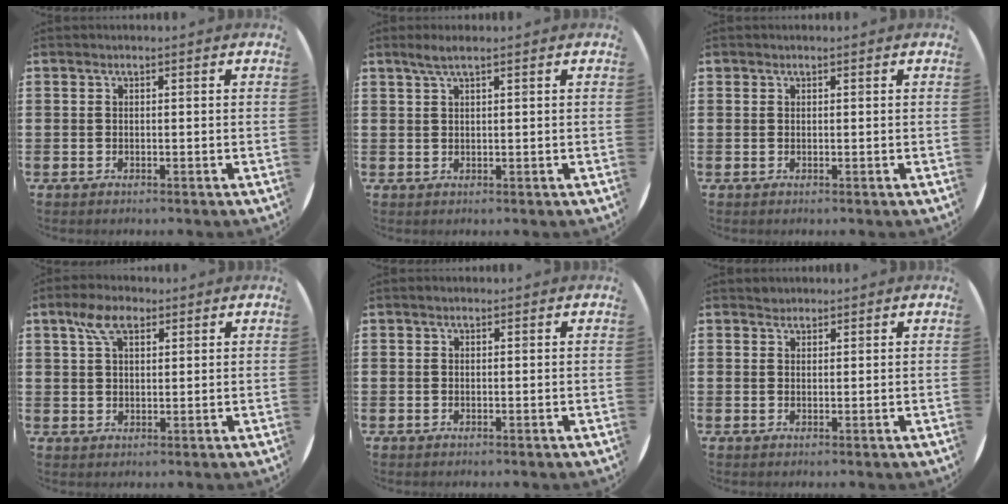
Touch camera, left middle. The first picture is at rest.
{"total": 2.1, "force": [1.4, 0.0, 1.6], "torque": [-0.032, 0.002, 0.024]}
{"total": 0.0}
{"total": 5.2, "force": [3.2, 2.7, 3.1], "torque": [-0.063, 0.007, 0.056]}
{"total": 0.0}
{"total": 1.1, "force": [1.1, 0.3, -0.2], "torque": [0.002, 0.002, 0.021]}